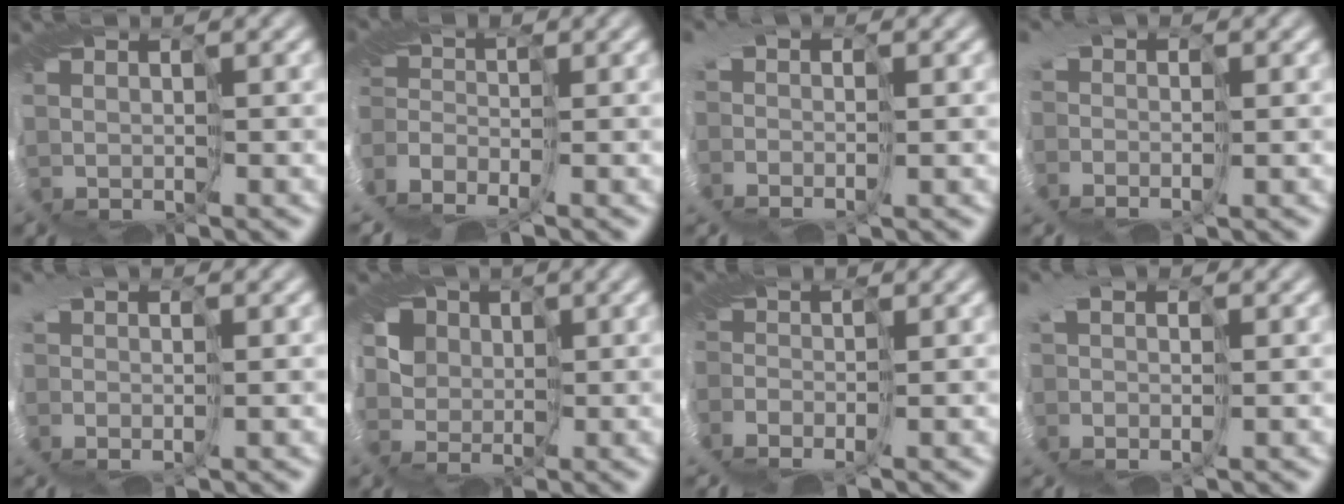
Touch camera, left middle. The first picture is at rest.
{"total": 5.1, "force": [-4.7, 1.5, 1.0], "torque": [-0.020, -0.017, -0.086]}
{"total": 3.3, "force": [-0.9, 2.4, 2.2], "torque": [-0.032, 0.003, -0.012]}
{"total": 3.6, "force": [-1.0, 2.6, 2.3], "torque": [-0.036, 0.003, -0.013]}
{"total": 2.5, "force": [-0.8, 1.6, 1.7], "torque": [-0.022, 0.000, -0.019]}
{"total": 6.6, "force": [2.2, 5.7, 2.4], "torque": [-0.027, 0.021, 0.012]}
{"total": 3.3, "force": [-2.9, 1.3, 0.6], "torque": [-0.005, -0.009, -0.051]}
{"total": 2.8, "force": [-0.8, 1.6, 2.2], "torque": [-0.036, 0.008, -0.020]}